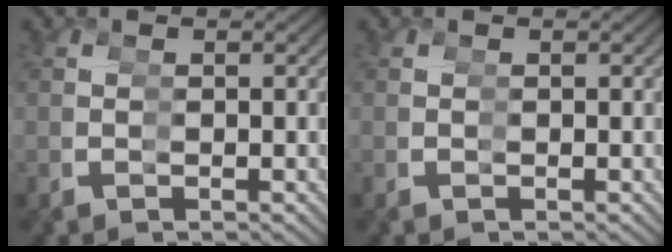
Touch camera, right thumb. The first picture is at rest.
{"total": 0.0}